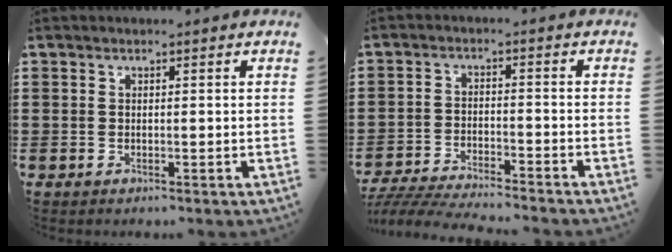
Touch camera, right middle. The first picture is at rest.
{"total": 5.2, "force": [-5.0, 0.2, 1.0], "torque": [-0.029, -0.004, -0.103]}